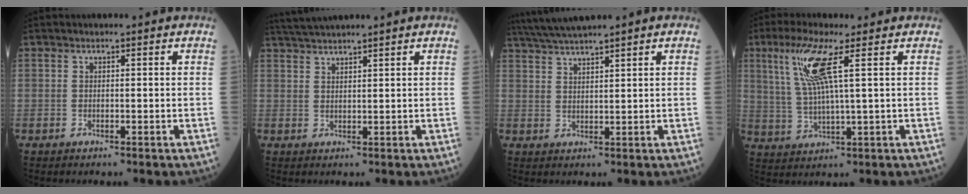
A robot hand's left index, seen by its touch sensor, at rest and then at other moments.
{"total": 4.5, "force": [4.1, -0.9, 1.5], "torque": [-0.032, 0.026, 0.081]}
{"total": 6.3, "force": [5.4, -0.5, 3.2], "torque": [-0.067, 0.029, 0.102]}
{"total": 8.1, "force": [3.2, -0.1, 7.5], "torque": [-0.167, 0.002, 0.065]}